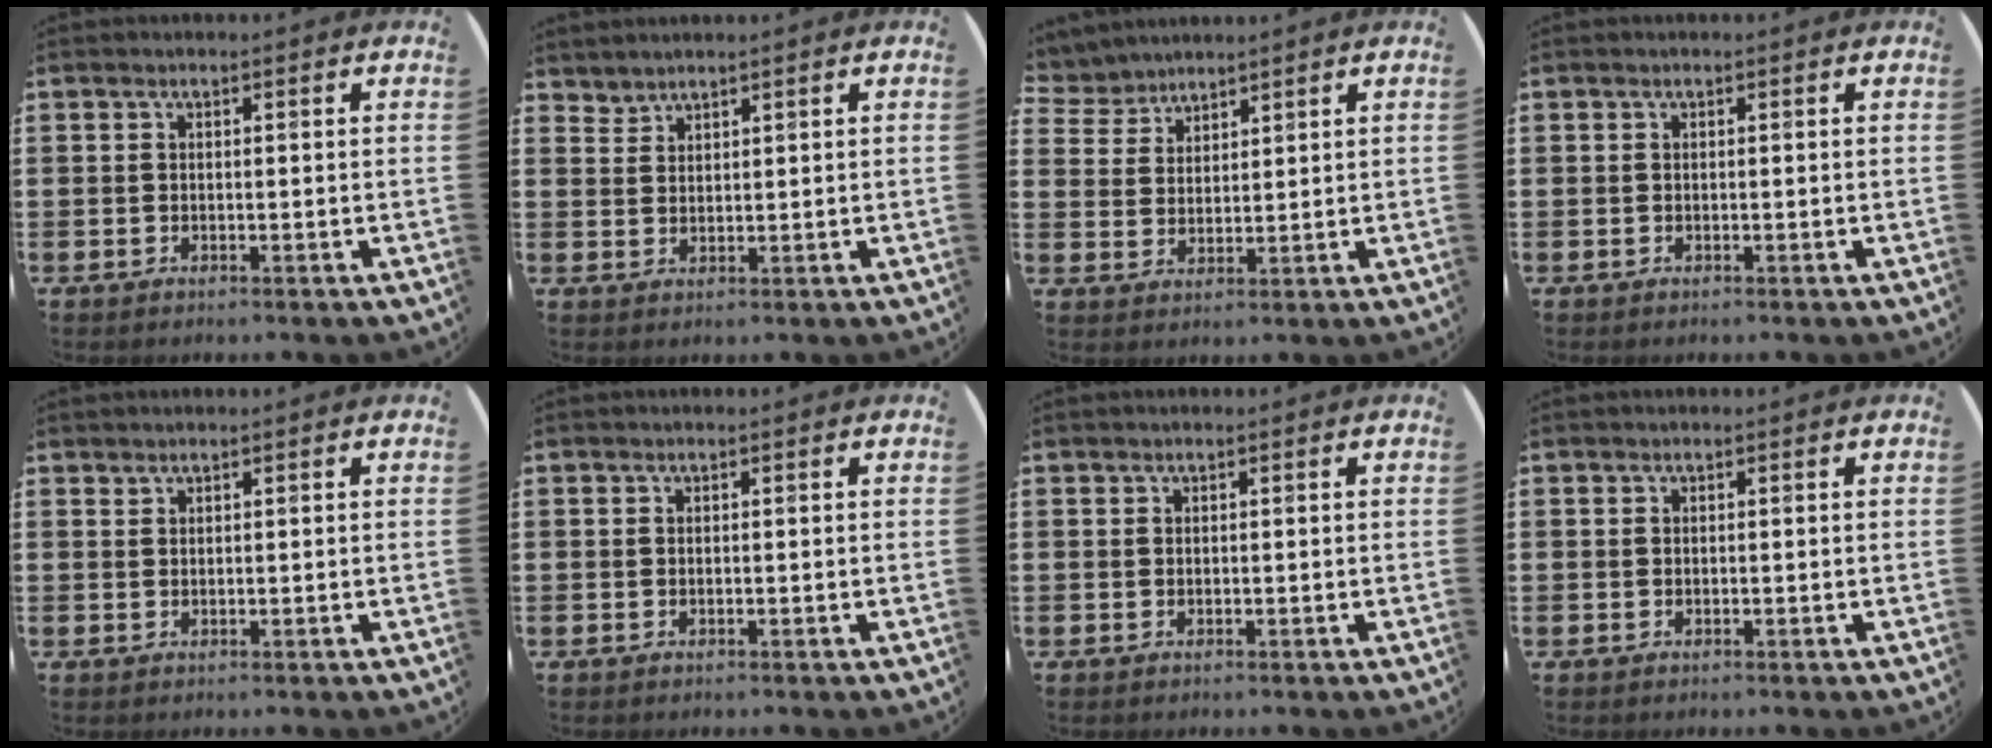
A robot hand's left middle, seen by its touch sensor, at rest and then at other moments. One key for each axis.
{"total": 1.9, "fx": 1.8, "fy": 0.1, "fz": -0.5, "tx": 0.007, "ty": -0.003, "tz": 0.036}
{"total": 4.1, "fx": 3.9, "fy": 1.4, "fz": -0.3, "tx": -0.008, "ty": -0.012, "tz": 0.073}
{"total": 0.0}
{"total": 0.6, "fx": 0.6, "fy": 0.0, "fz": -0.2, "tx": 0.002, "ty": 0.001, "tz": 0.012}
{"total": 0.0}
{"total": 0.0}
{"total": 0.0}